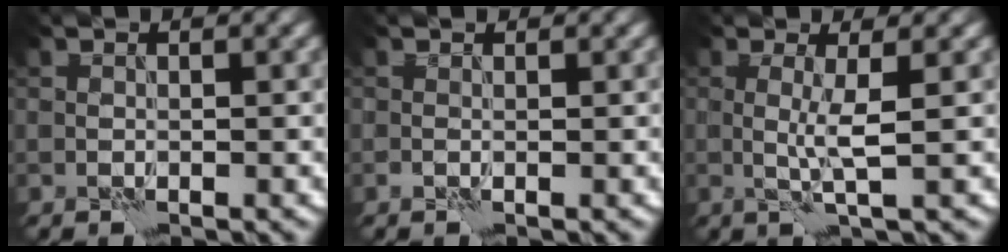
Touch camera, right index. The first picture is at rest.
{"total": 0.8, "force": [-0.1, 0.5, 0.6], "torque": [-0.013, 0.002, -0.006]}
{"total": 2.3, "force": [0.4, 0.1, 2.2], "torque": [-0.044, -0.005, 0.005]}